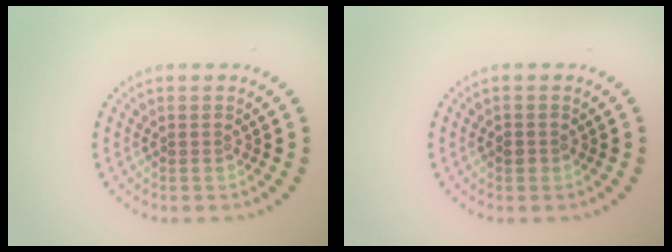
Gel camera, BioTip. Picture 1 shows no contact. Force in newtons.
{"total": 1.0, "press": 0.9, "slide": 0.4}